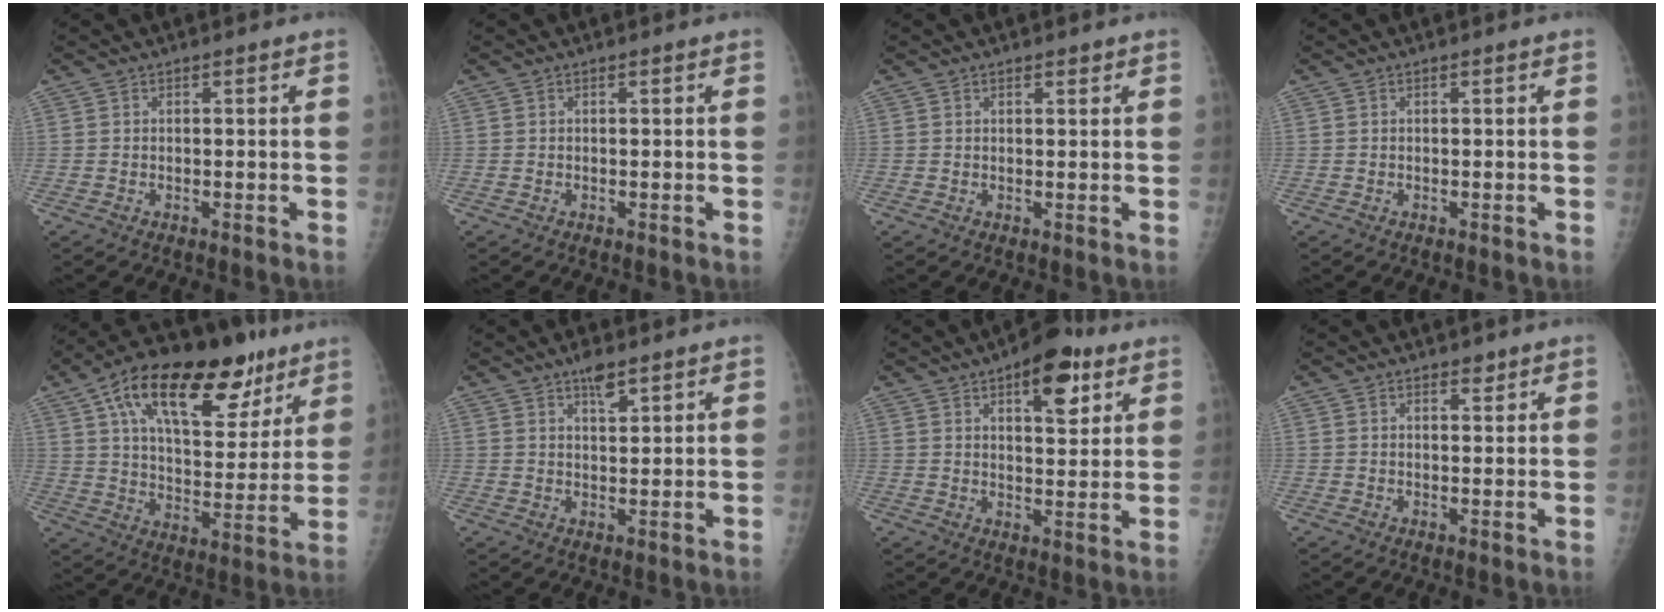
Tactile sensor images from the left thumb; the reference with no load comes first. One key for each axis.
{"total": 0.0}
{"total": 1.2, "fx": 0.8, "fy": 0.6, "fz": 0.6, "tx": -0.003, "ty": -0.003, "tz": 0.010}
{"total": 0.0}
{"total": 26.3, "fx": 14.3, "fy": 12.4, "fz": 18.3, "tx": -0.251, "ty": -0.013, "tz": 0.229}
{"total": 4.1, "fx": 2.8, "fy": 1.4, "fz": 2.6, "tx": -0.032, "ty": -0.014, "tz": 0.047}
{"total": 10.8, "fx": 5.7, "fy": 4.8, "fz": 7.9, "tx": -0.082, "ty": -0.022, "tz": 0.078}
{"total": 1.9, "fx": 1.4, "fy": 0.9, "fz": 0.9, "tx": -0.002, "ty": -0.008, "tz": 0.019}